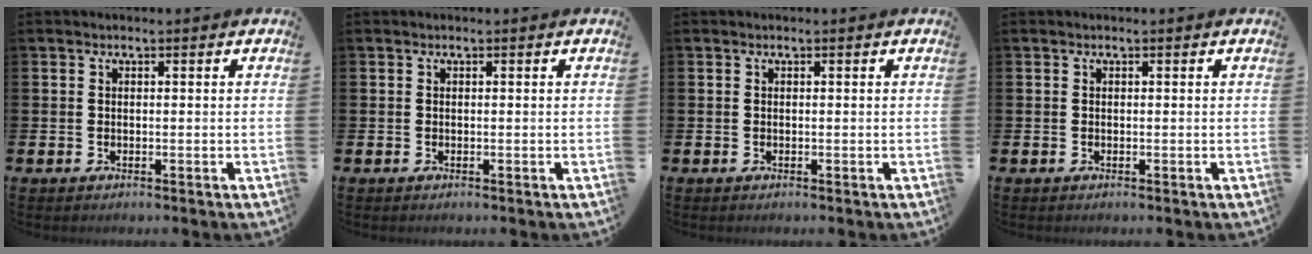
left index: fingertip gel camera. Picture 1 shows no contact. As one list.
[{"total": 0.0}, {"total": 0.0}, {"total": 0.0}]